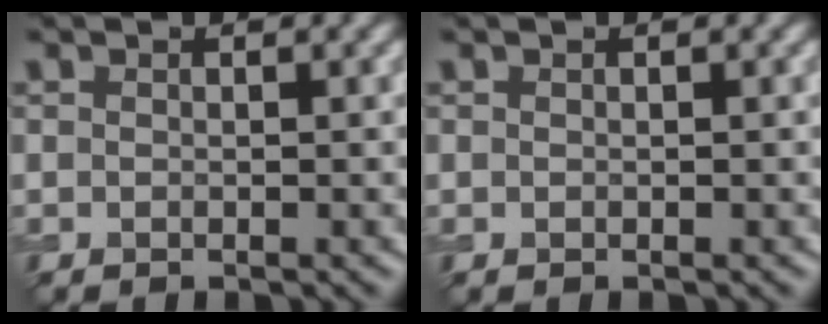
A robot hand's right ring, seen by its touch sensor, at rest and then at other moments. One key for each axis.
{"total": 0.0}